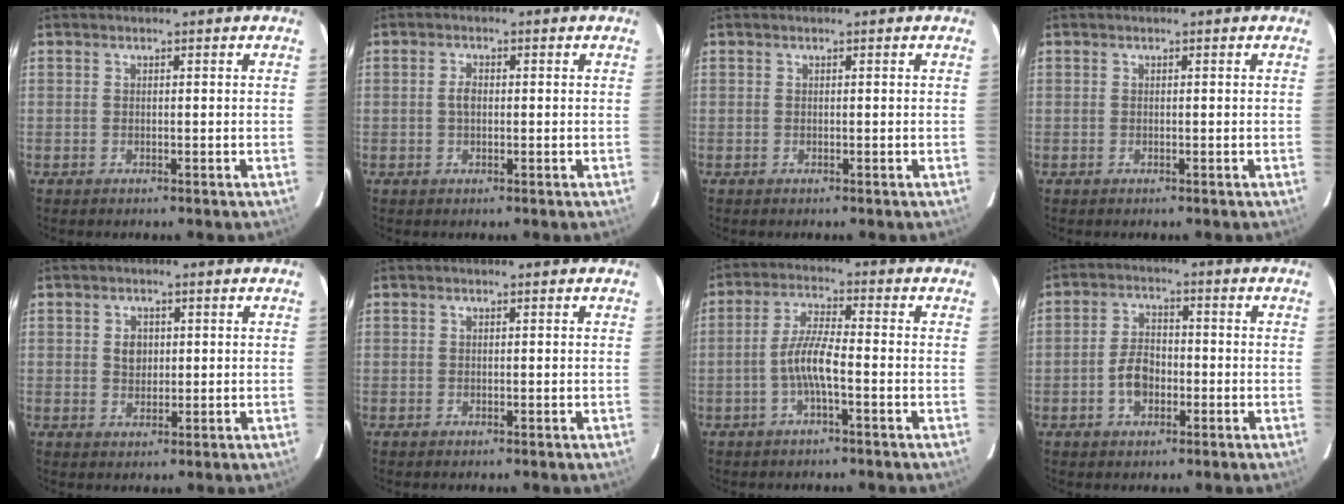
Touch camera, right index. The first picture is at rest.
{"total": 2.0, "force": [-0.1, 1.2, 1.6], "torque": [-0.032, 0.005, -0.001]}
{"total": 0.0}
{"total": 0.0}
{"total": 2.9, "force": [0.5, 2.5, 1.5], "torque": [-0.022, 0.006, 0.010]}
{"total": 0.0}
{"total": 5.8, "force": [-2.1, 0.7, 5.4], "torque": [-0.114, 0.008, -0.041]}
{"total": 5.8, "force": [-1.9, 3.8, 3.9], "torque": [-0.078, 0.013, -0.029]}